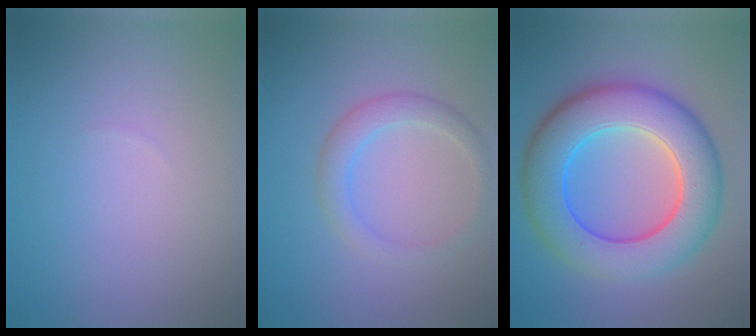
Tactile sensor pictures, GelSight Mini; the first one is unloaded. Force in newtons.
{"total": 2.5, "press": 2.5, "slide": 0.2}
{"total": 10.9, "press": 10.9, "slide": 0.1}